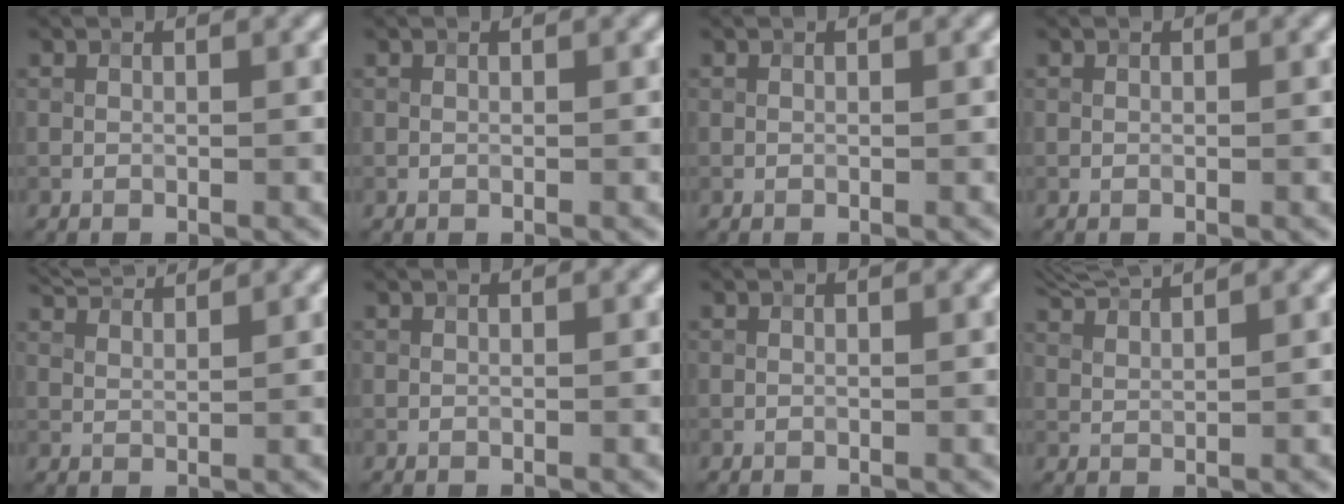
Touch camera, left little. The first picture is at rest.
{"total": 0.0}
{"total": 0.0}
{"total": 0.0}
{"total": 4.5, "force": [4.1, 0.7, 1.8], "torque": [-0.037, 0.005, 0.071]}
{"total": 0.0}
{"total": 0.0}
{"total": 3.8, "force": [3.5, 0.3, 1.4], "torque": [-0.032, 0.007, 0.059]}